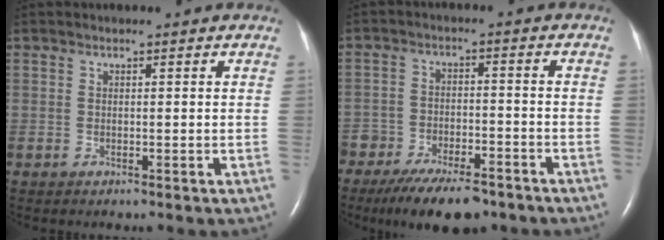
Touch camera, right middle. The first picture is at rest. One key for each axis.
{"total": 12.6, "fx": -9.8, "fy": 4.6, "fz": 6.5, "tx": -0.100, "ty": -0.011, "tz": -0.154}